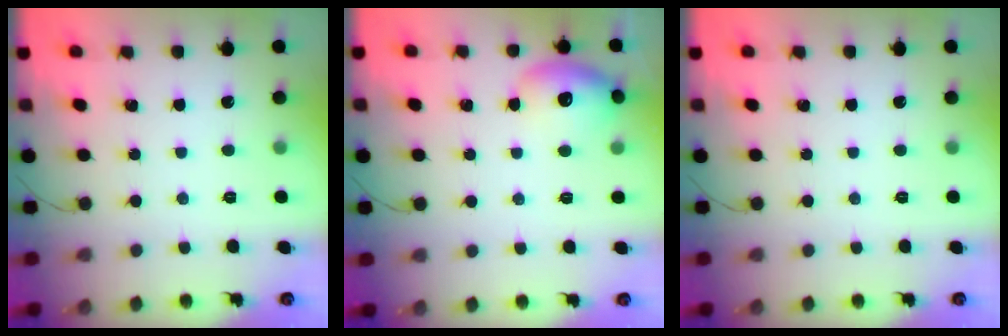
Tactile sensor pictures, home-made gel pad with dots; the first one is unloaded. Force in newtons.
{"total": 11.5, "press": 11.4, "slide": 1.3}
{"total": 0.0}